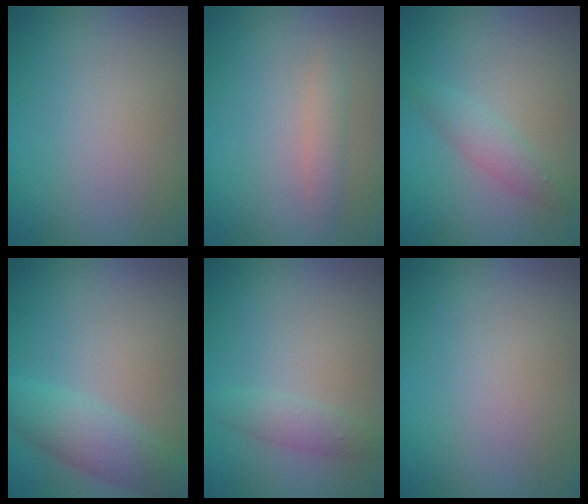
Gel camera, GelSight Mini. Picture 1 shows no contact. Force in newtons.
{"total": 1.4, "press": 1.4, "slide": 0.1}
{"total": 1.8, "press": 1.8, "slide": 0.1}
{"total": 3.9, "press": 3.9, "slide": 0.1}
{"total": 1.7, "press": 1.7, "slide": 0.1}
{"total": 0.0}